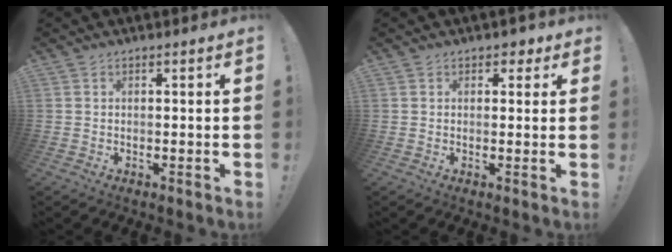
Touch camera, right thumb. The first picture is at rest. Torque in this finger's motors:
{"motor_torque": [0.03, 0.04, 0.15, 0.16, 0.04]}